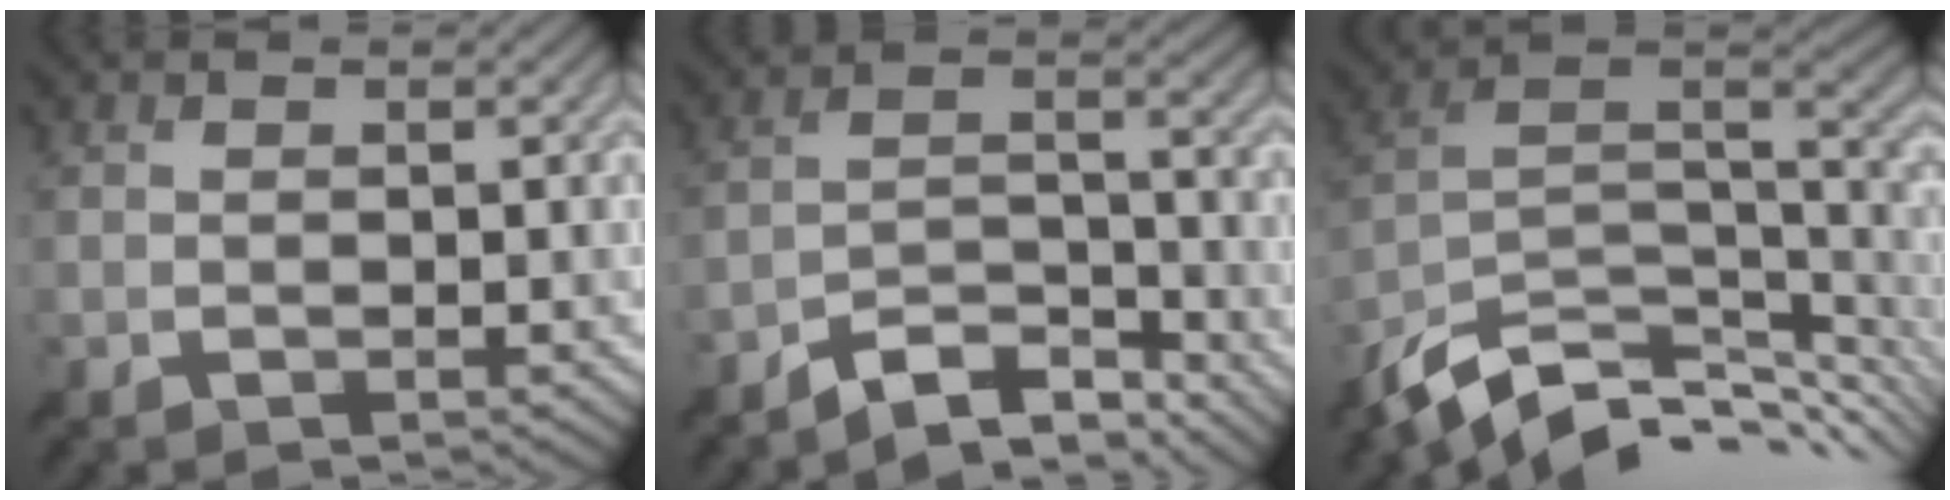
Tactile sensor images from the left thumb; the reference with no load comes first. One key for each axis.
{"total": 7.0, "fx": -6.2, "fy": 1.9, "fz": 2.8, "tx": -0.051, "ty": 0.003, "tz": -0.115}
{"total": 12.2, "fx": -7.3, "fy": 5.4, "fz": 8.0, "tx": -0.185, "ty": -0.004, "tz": -0.128}